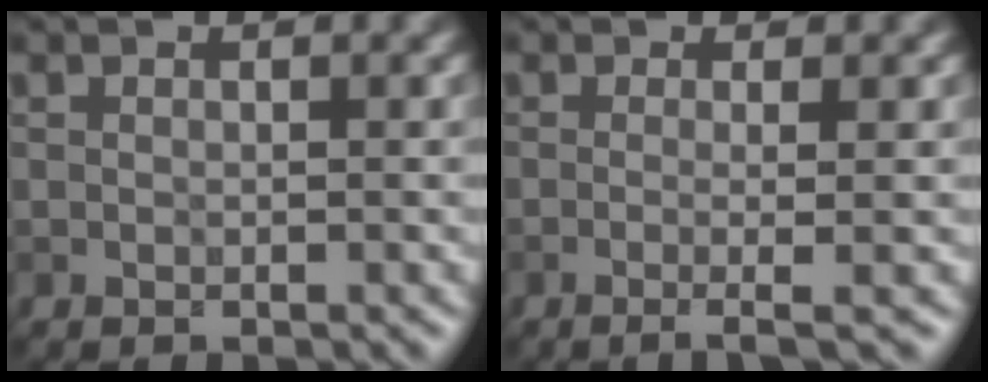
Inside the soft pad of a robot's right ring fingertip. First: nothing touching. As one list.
[{"total": 3.5, "force": [-0.2, 1.4, 3.2], "torque": [-0.031, 0.005, -0.021]}]